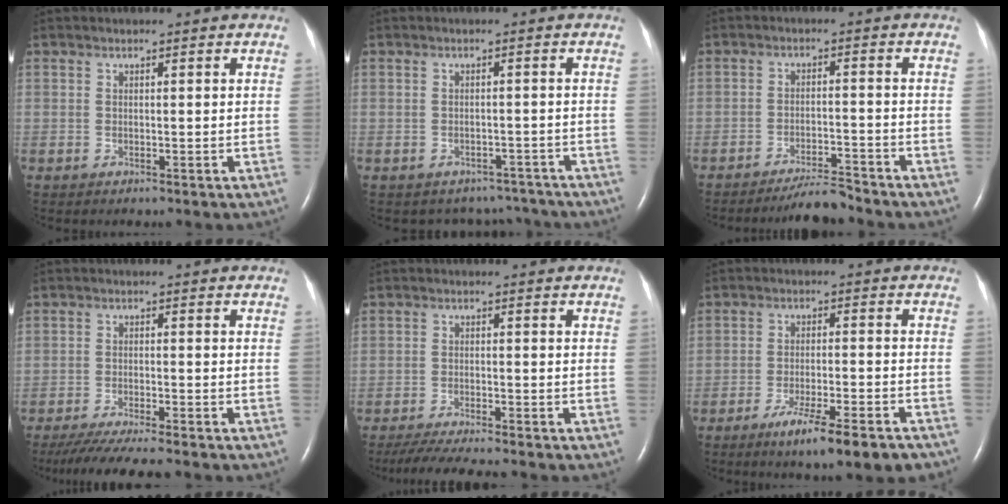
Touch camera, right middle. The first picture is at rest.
{"total": 7.0, "force": [-6.3, 3.0, 0.4], "torque": [0.001, 0.023, -0.066]}
{"total": 4.7, "force": [-4.6, -0.3, 1.2], "torque": [-0.022, -0.014, -0.079]}
{"total": 10.8, "force": [-9.3, 0.0, 5.4], "torque": [-0.071, -0.027, -0.145]}
{"total": 9.0, "force": [-7.9, -0.1, 4.3], "torque": [-0.061, -0.023, -0.127]}
{"total": 10.8, "force": [-7.7, 0.8, 7.5], "torque": [-0.104, -0.017, -0.113]}